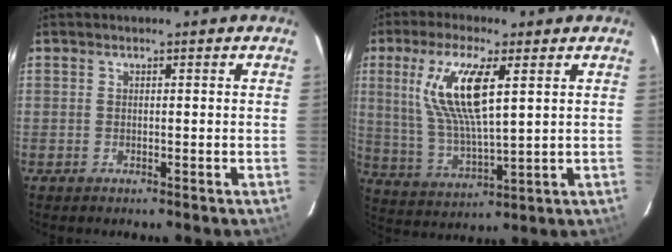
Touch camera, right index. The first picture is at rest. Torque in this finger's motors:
{"motor_torque": [1.55, 0.59, 0.90, 0.19]}